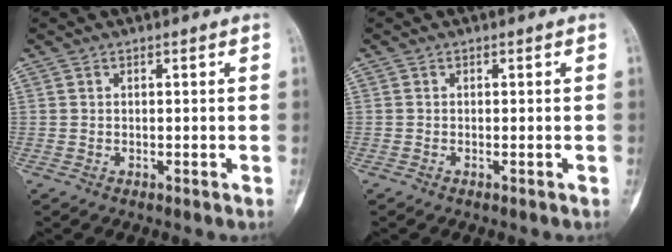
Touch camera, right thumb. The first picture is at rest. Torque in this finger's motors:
{"motor_torque": [-1.10, 0.20, -0.07, 0.06, -0.17]}